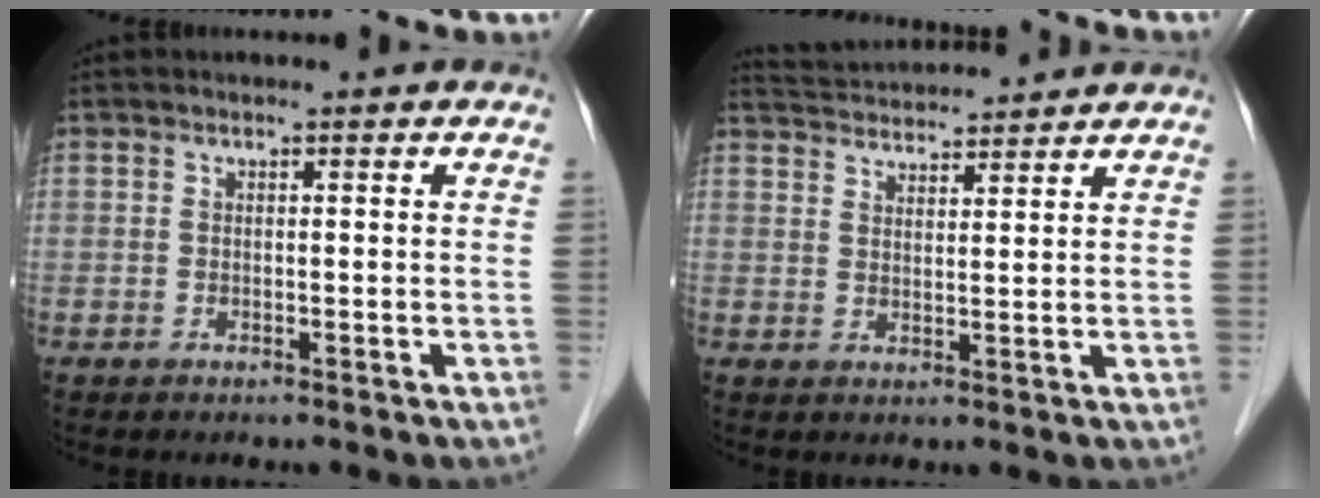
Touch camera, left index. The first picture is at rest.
{"total": 8.4, "force": [8.2, 0.3, 1.6], "torque": [-0.037, 0.033, 0.130]}